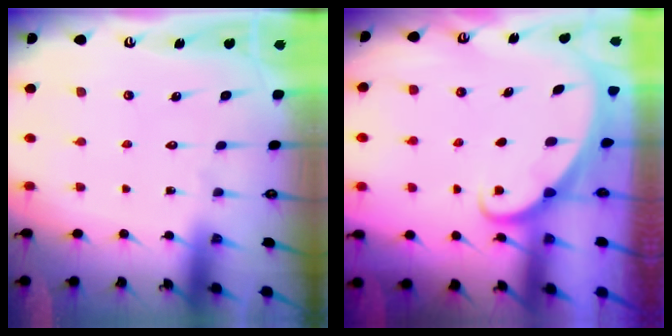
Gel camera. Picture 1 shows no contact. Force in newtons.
{"total": 1.6, "press": 1.6, "slide": 0.1}